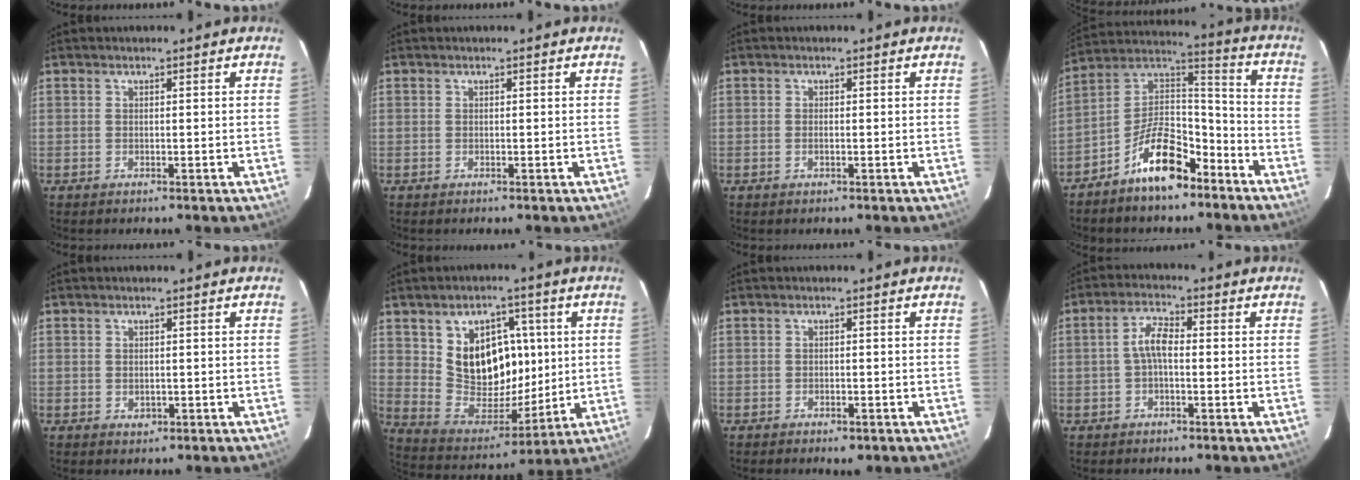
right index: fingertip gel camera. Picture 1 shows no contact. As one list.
[{"total": 0.0}, {"total": 0.7, "force": [-0.2, 0.2, 0.6], "torque": [-0.014, 0.000, -0.004]}, {"total": 14.3, "force": [-8.9, 6.5, 9.1], "torque": [-0.173, 0.039, -0.153]}, {"total": 1.4, "force": [-0.2, 1.2, 0.7], "torque": [-0.008, -0.002, -0.001]}, {"total": 15.0, "force": [4.0, 11.6, 8.6], "torque": [-0.164, 0.013, 0.093]}, {"total": 2.5, "force": [-1.6, 1.2, 1.4], "torque": [-0.029, -0.003, -0.020]}, {"total": 4.1, "force": [-0.7, 1.6, 3.7], "torque": [-0.078, 0.015, -0.015]}]